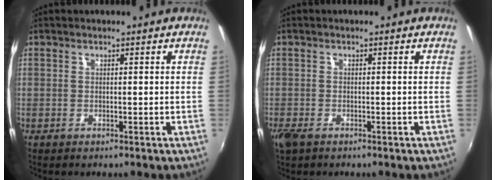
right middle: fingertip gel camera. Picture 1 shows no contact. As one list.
[{"total": 2.6, "force": [-1.7, 1.1, 1.7], "torque": [-0.037, -0.009, -0.032]}]